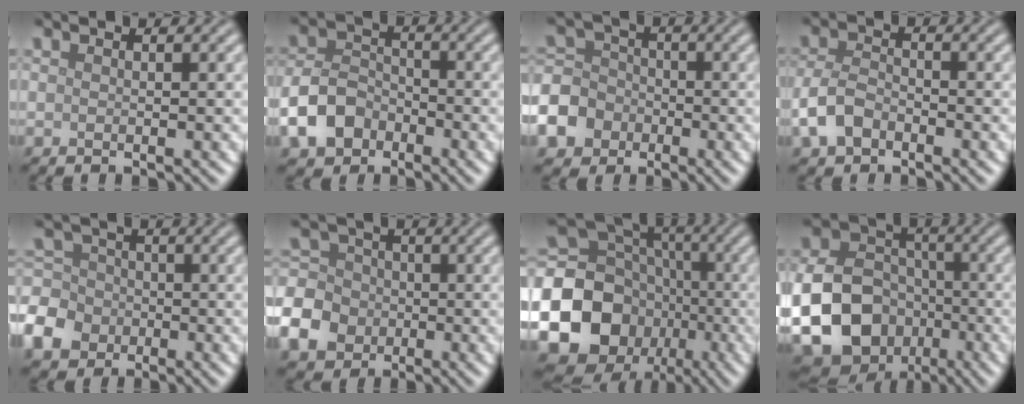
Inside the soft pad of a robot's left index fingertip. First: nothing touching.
{"total": 5.4, "force": [-2.8, 3.8, 2.6], "torque": [-0.054, 0.002, -0.064]}
{"total": 7.7, "force": [-3.7, 6.3, 2.3], "torque": [-0.050, -0.018, -0.090]}
{"total": 3.3, "force": [-1.8, 2.0, 1.8], "torque": [-0.039, 0.002, -0.046]}
{"total": 6.4, "force": [-3.0, 5.2, 2.2], "torque": [-0.041, -0.009, -0.074]}
{"total": 6.3, "force": [-2.5, 5.2, 2.5], "torque": [-0.049, -0.001, -0.068]}
{"total": 20.5, "force": [-5.6, 18.0, 7.9], "torque": [-0.198, -0.023, -0.121]}
{"total": 19.5, "force": [-6.3, 16.7, 7.9], "torque": [-0.173, -0.058, -0.130]}